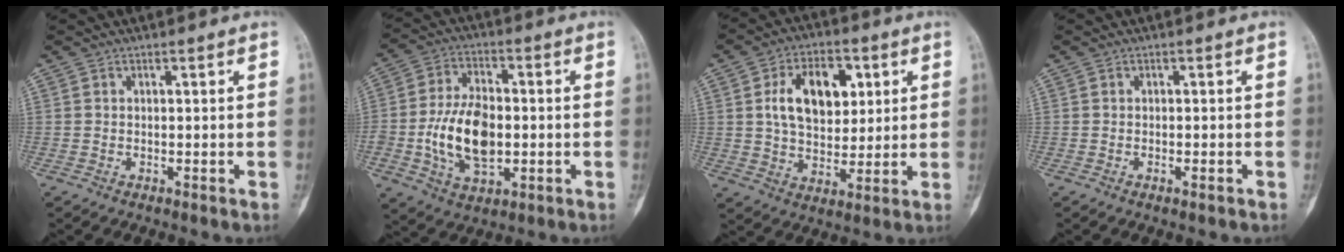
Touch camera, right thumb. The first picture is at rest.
{"total": 13.8, "force": [-1.8, 8.2, 11.0], "torque": [-0.191, 0.011, -0.027]}
{"total": 13.9, "force": [3.7, 8.9, 10.0], "torque": [-0.130, -0.004, 0.063]}
{"total": 1.1, "force": [-0.6, 0.3, 0.9], "torque": [-0.018, 0.002, -0.006]}